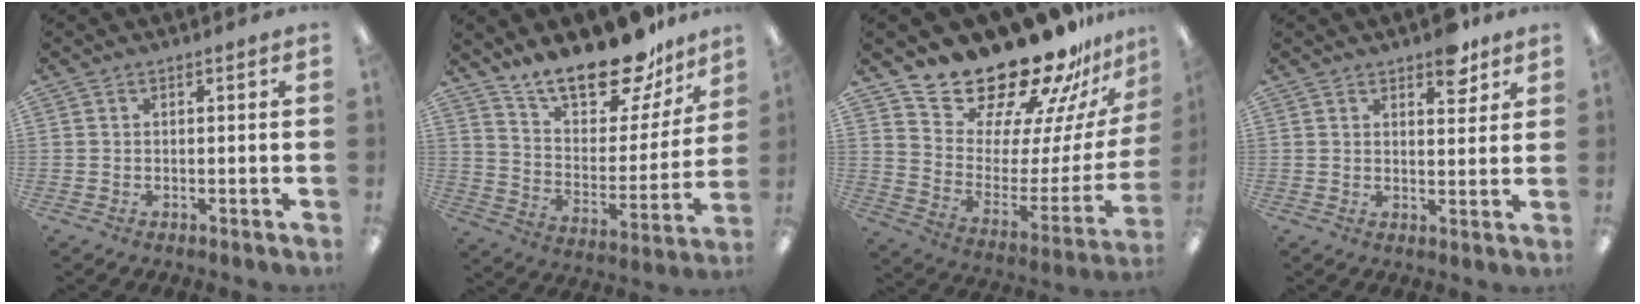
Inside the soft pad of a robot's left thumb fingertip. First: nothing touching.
{"total": 21.6, "force": [17.8, 7.2, 9.7], "torque": [-0.152, -0.125, 0.307]}
{"total": 22.6, "force": [21.1, 5.8, 5.5], "torque": [-0.077, -0.194, 0.370]}
{"total": 5.9, "force": [4.3, 2.7, 3.0], "torque": [-0.021, -0.025, 0.070]}